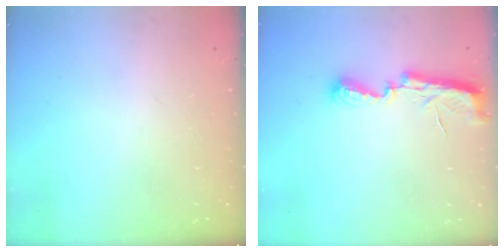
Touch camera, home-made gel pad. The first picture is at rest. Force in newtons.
{"total": 7.2, "press": 7.2, "slide": 0.5}